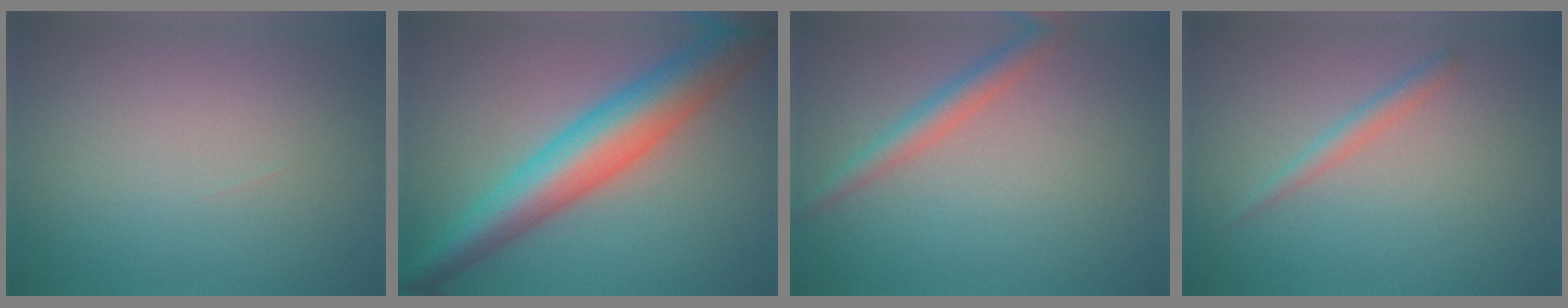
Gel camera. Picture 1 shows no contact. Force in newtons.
{"total": 8.7, "press": 8.7, "slide": 0.1}
{"total": 2.7, "press": 2.7, "slide": 0.2}
{"total": 1.4, "press": 1.4, "slide": 0.1}